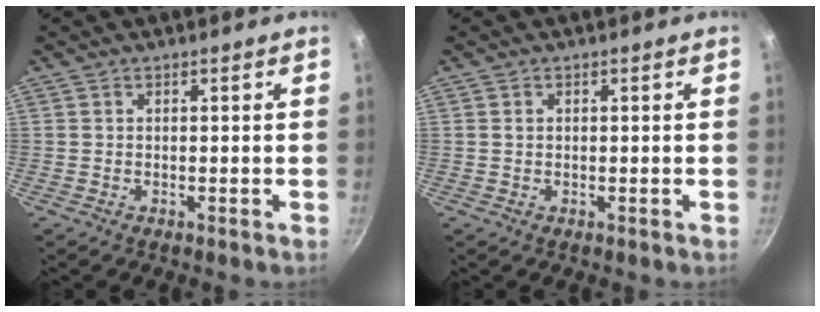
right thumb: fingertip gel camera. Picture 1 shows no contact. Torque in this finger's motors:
{"motor_torque": [-0.47, -0.47, 0.33, -0.30, -0.02]}